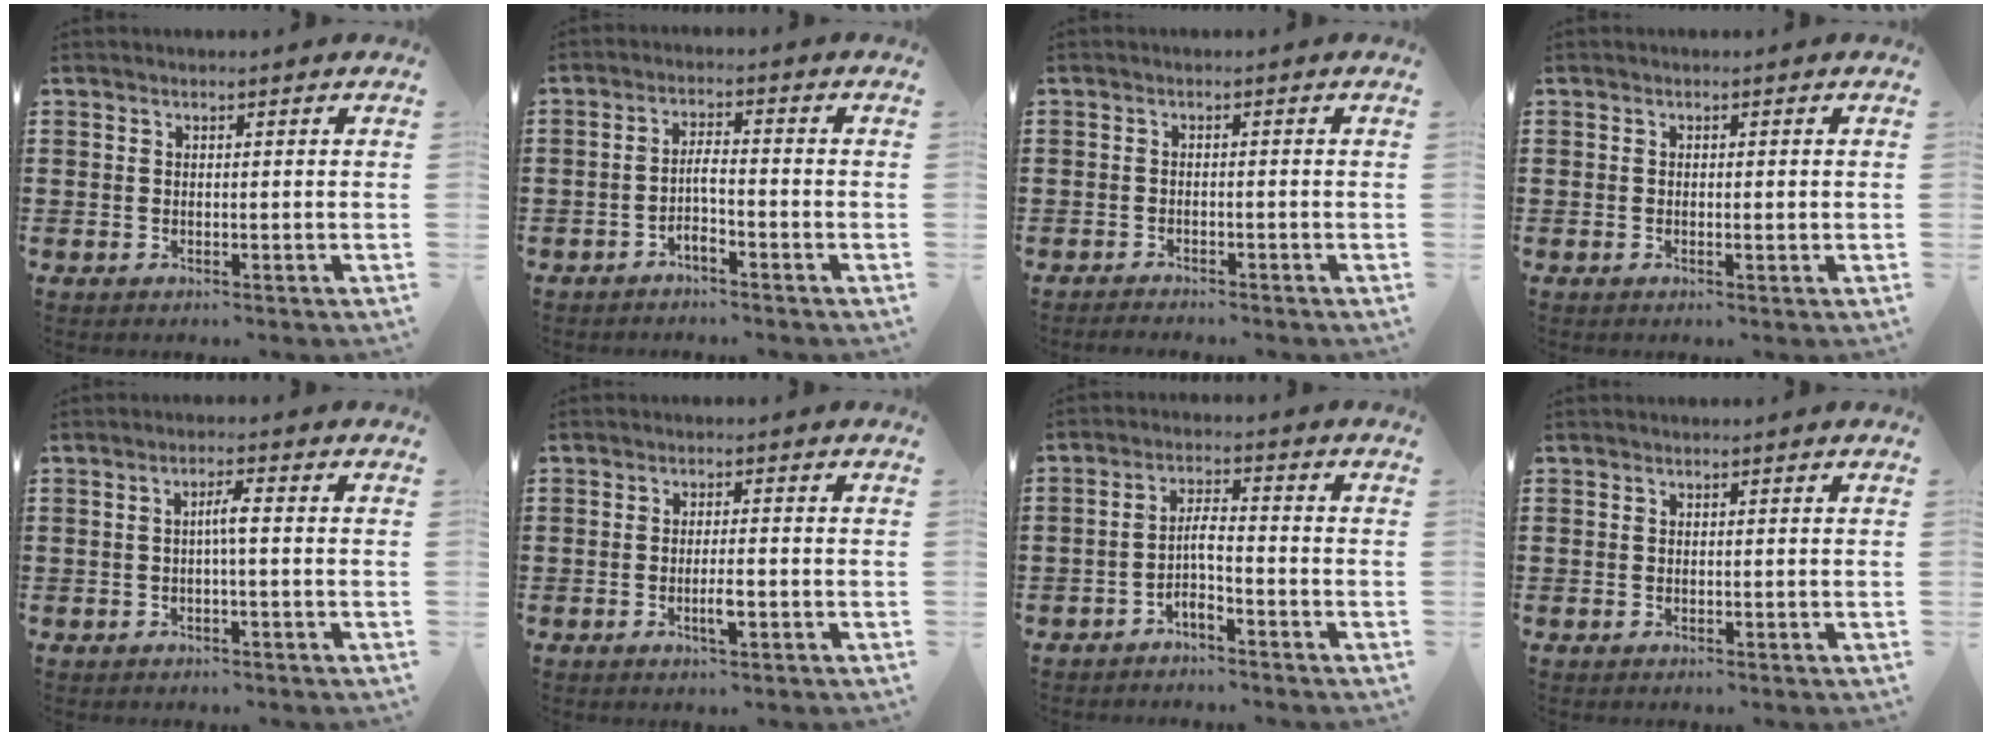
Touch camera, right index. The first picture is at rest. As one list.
[{"total": 2.7, "force": [-1.8, 0.4, 2.0], "torque": [-0.048, 0.003, -0.038]}, {"total": 1.2, "force": [-1.2, 0.1, -0.1], "torque": [-0.001, 0.004, -0.026]}, {"total": 0.7, "force": [-0.1, 0.1, 0.7], "torque": [-0.013, -0.003, -0.001]}, {"total": 2.5, "force": [-0.3, 0.2, 2.5], "torque": [-0.048, 0.002, -0.008]}, {"total": 3.0, "force": [-1.0, 0.5, 2.7], "torque": [-0.047, 0.002, -0.019]}, {"total": 3.3, "force": [-2.2, 0.7, 2.4], "torque": [-0.055, 0.005, -0.047]}, {"total": 0.0}]